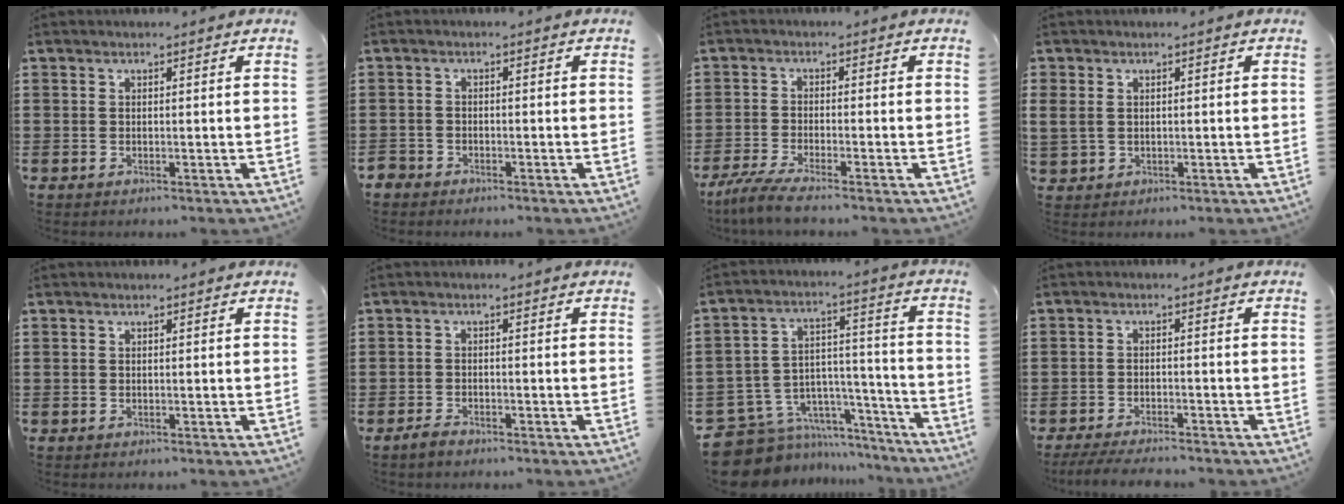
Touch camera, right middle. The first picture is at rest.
{"total": 1.7, "force": [-1.5, 0.8, 0.1], "torque": [-0.012, -0.001, -0.037]}
{"total": 3.9, "force": [-3.4, -0.1, 1.9], "torque": [-0.055, -0.014, -0.071]}
{"total": 1.9, "force": [0.6, 1.6, 1.0], "torque": [-0.032, 0.004, 0.008]}
{"total": 0.0}
{"total": 1.5, "force": [-1.3, 0.5, 0.5], "torque": [-0.020, -0.001, -0.029]}
{"total": 8.4, "force": [-6.4, 5.2, 1.4], "torque": [-0.049, 0.008, -0.117]}
{"total": 3.5, "force": [-3.3, 0.2, 1.0], "torque": [-0.024, -0.005, -0.068]}